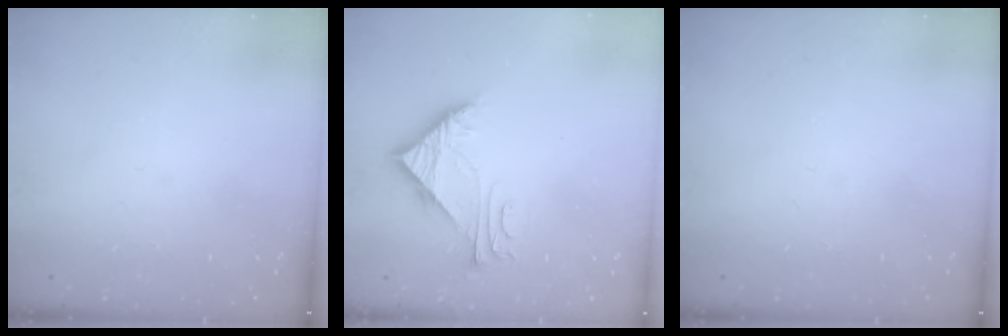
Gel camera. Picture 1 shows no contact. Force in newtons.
{"total": 5.6, "press": 5.6, "slide": 0.3}
{"total": 0.0}